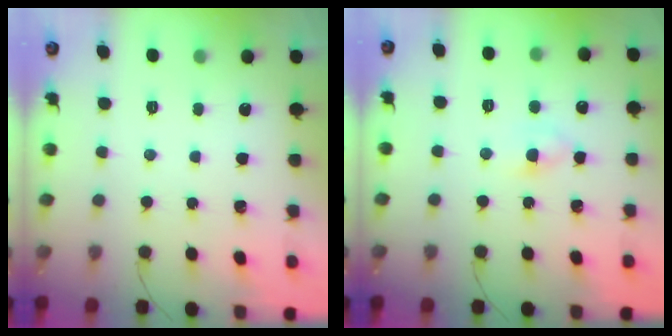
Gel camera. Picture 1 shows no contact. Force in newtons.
{"total": 3.7, "press": 3.5, "slide": 1.3}